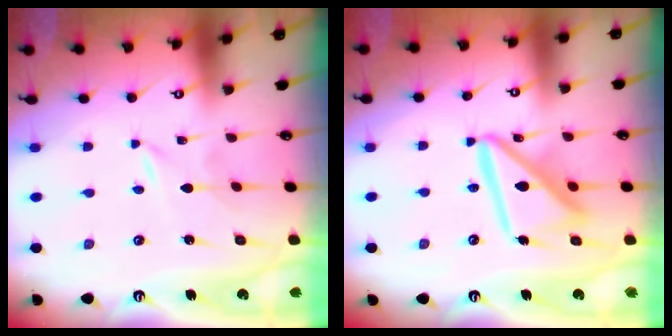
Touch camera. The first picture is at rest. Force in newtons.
{"total": 15.2, "press": 15.1, "slide": 1.4}